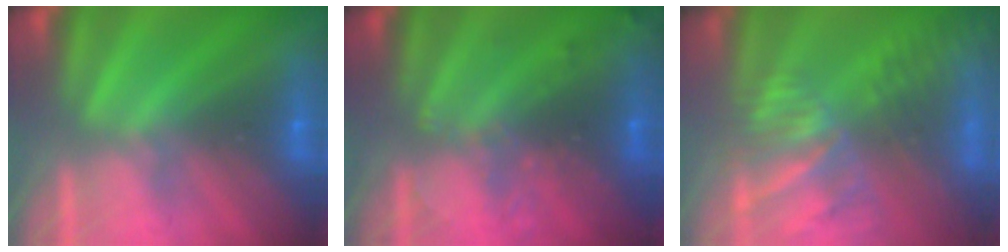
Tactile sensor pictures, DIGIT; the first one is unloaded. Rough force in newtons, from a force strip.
{"total": 3.2}
{"total": 7.5}